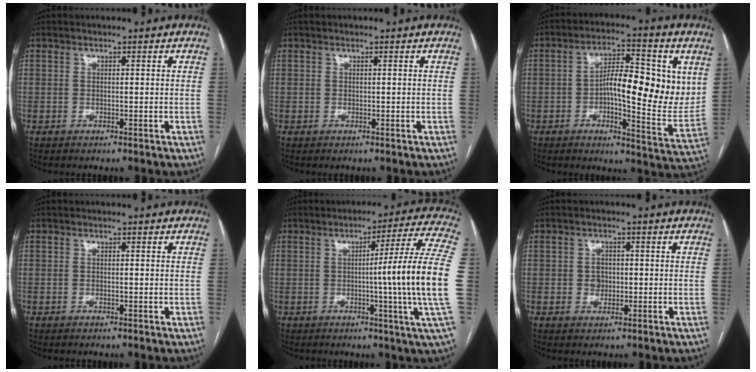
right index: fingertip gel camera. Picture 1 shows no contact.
{"total": 0.0}
{"total": 15.3, "force": [2.1, 4.6, 14.5], "torque": [-0.207, 0.015, 0.030]}
{"total": 0.0}
{"total": 15.9, "force": [-1.0, -3.0, 15.6], "torque": [-0.211, -0.013, -0.025]}
{"total": 2.1, "force": [-0.1, 1.8, 1.0], "torque": [-0.007, 0.006, 0.002]}